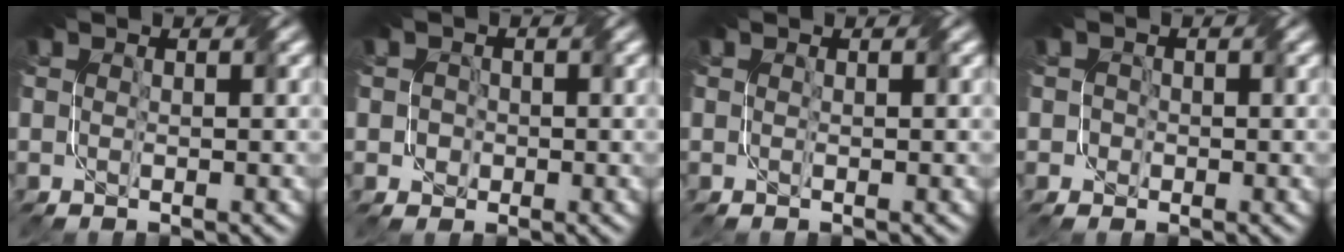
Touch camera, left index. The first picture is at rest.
{"total": 1.2, "force": [-0.3, 1.1, 0.3], "torque": [0.008, 0.008, -0.011]}
{"total": 0.0}
{"total": 1.0, "force": [-0.4, 0.9, 0.0], "torque": [0.011, 0.011, -0.011]}